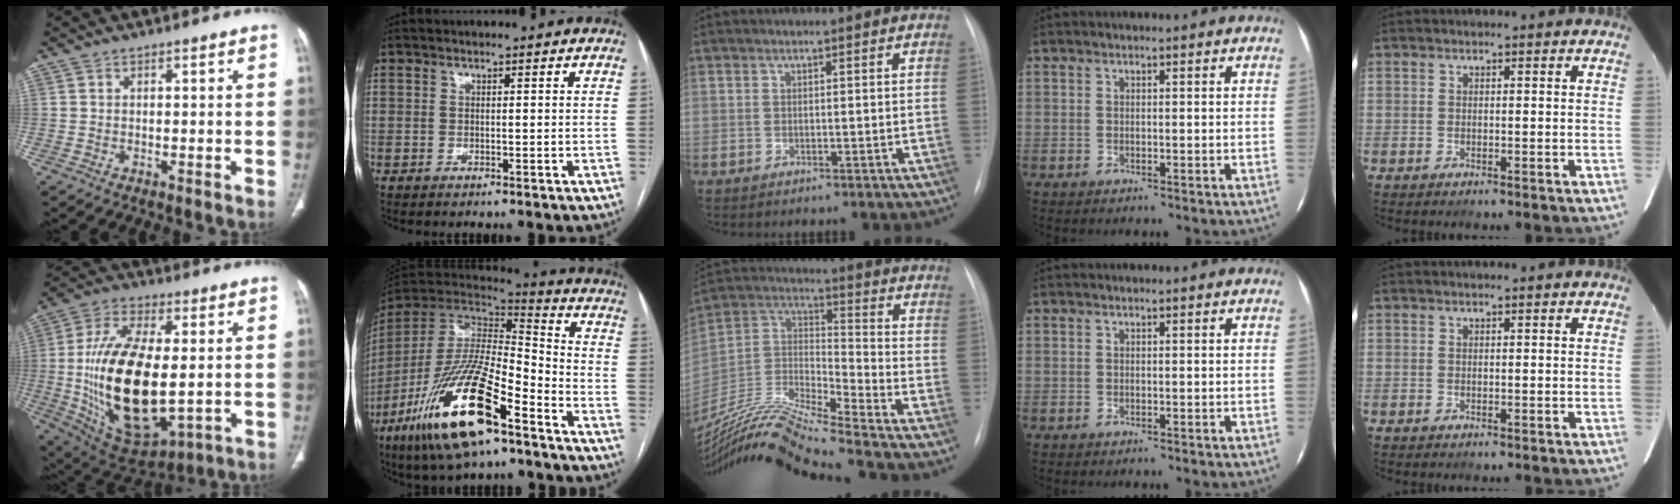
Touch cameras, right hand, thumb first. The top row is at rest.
{"thumb": {"total": 24.6, "force": [-1.2, 11.6, 21.6], "torque": [-0.417, -0.014, 0.000]}, "index": {"total": 23.1, "force": [-13.4, 5.6, 17.9], "torque": [-0.362, -0.042, -0.244]}, "middle": {"total": 18.5, "force": [-16.5, -1.8, 8.3], "torque": [-0.179, -0.001, -0.307]}}